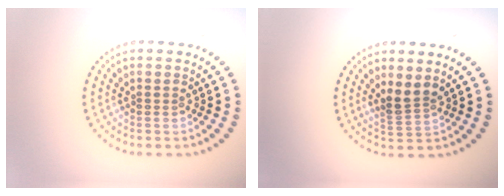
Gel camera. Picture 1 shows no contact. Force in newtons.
{"total": 2.3, "press": 1.7, "slide": 1.6}